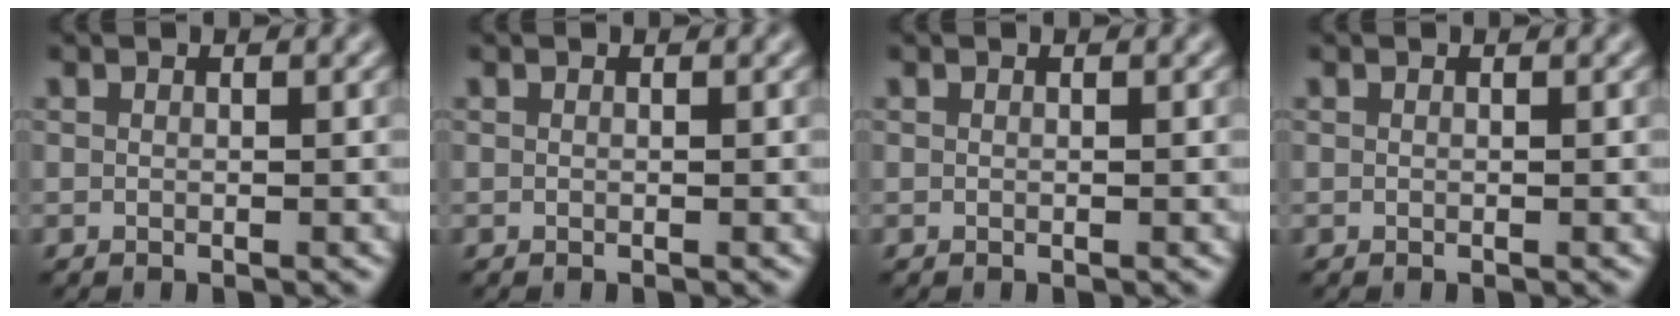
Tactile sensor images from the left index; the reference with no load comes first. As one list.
[{"total": 0.0}, {"total": 0.0}, {"total": 0.0}]